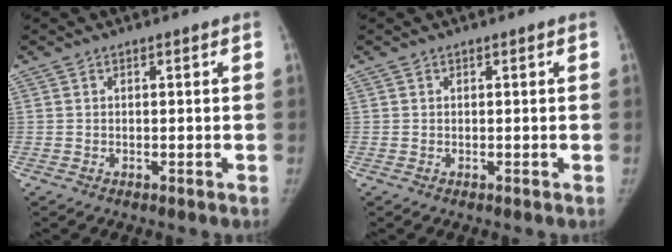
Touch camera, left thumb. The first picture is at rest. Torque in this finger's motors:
{"motor_torque": [0.01, 0.01, 0.10, -0.11, 0.02]}